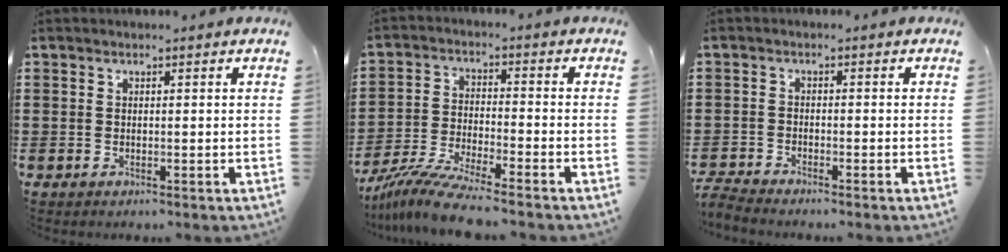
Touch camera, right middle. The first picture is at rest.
{"total": 7.7, "force": [-7.0, 0.0, 3.4], "torque": [-0.072, -0.007, -0.136]}
{"total": 2.3, "force": [-2.3, 0.0, 0.3], "torque": [-0.015, 0.000, -0.050]}